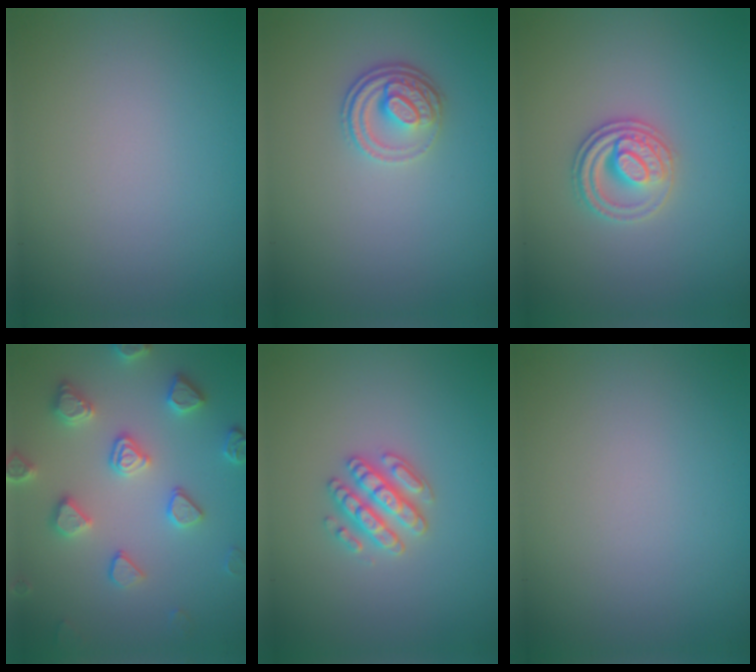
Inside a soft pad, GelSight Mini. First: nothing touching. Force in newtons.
{"total": 2.8, "press": 2.3, "slide": 1.7}
{"total": 2.7, "press": 2.5, "slide": 0.9}
{"total": 4.5, "press": 4.4, "slide": 1.0}
{"total": 2.8, "press": 2.7, "slide": 0.8}
{"total": 0.0}